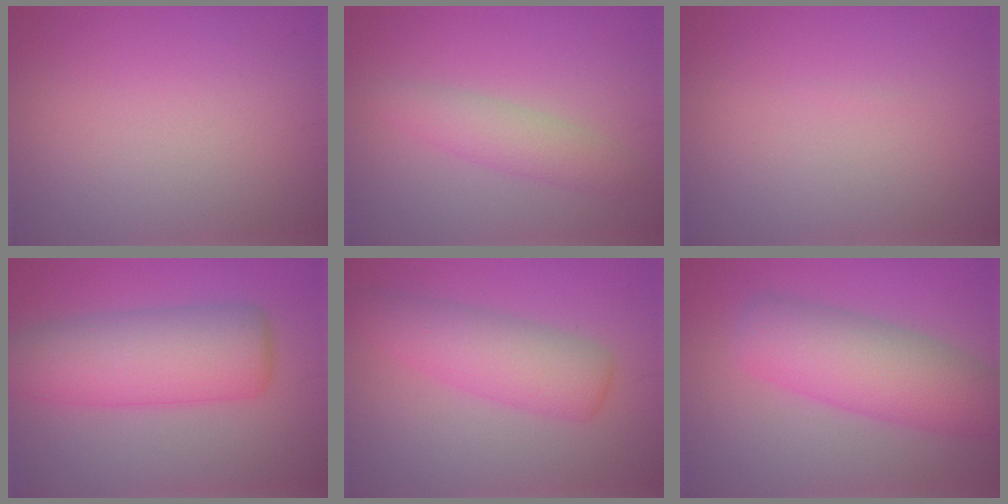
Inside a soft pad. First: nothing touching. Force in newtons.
{"total": 2.9, "press": 2.9, "slide": 0.1}
{"total": 0.0}
{"total": 7.8, "press": 7.8, "slide": 0.4}
{"total": 5.0, "press": 5.0, "slide": 0.1}
{"total": 7.3, "press": 7.3, "slide": 0.3}